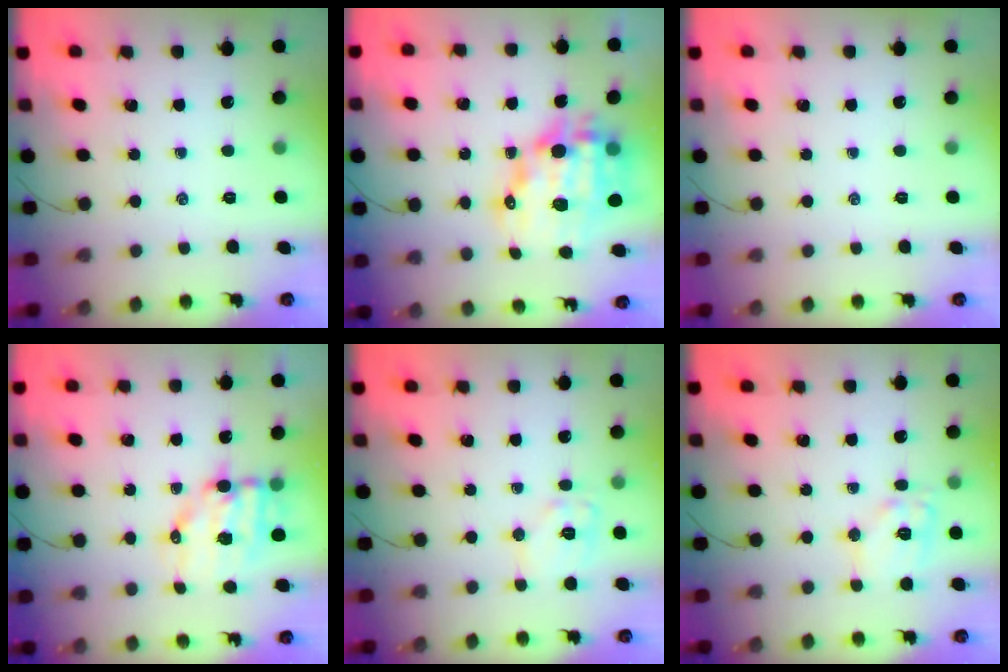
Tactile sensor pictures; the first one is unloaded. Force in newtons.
{"total": 17.9, "press": 17.4, "slide": 4.1}
{"total": 0.0}
{"total": 9.2, "press": 9.0, "slide": 2.1}
{"total": 9.5, "press": 9.5, "slide": 0.3}
{"total": 10.6, "press": 10.6, "slide": 0.7}